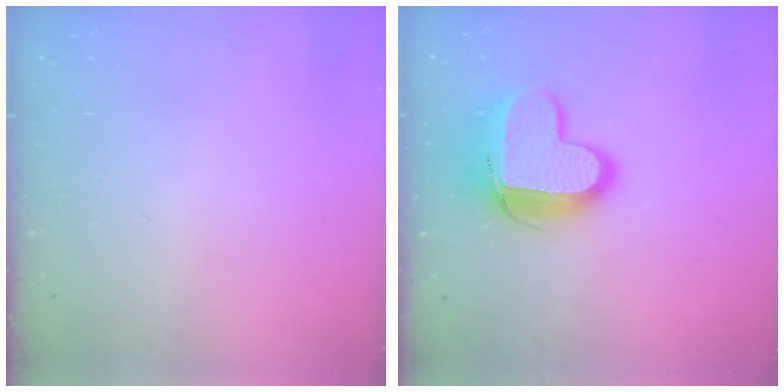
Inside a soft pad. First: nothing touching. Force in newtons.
{"total": 15.6, "press": 15.5, "slide": 1.5}